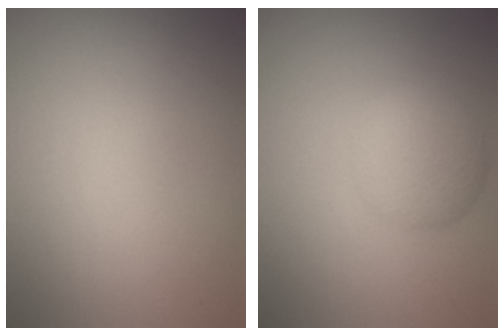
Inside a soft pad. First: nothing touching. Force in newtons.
{"total": 3.2, "press": 3.2, "slide": 0.0}